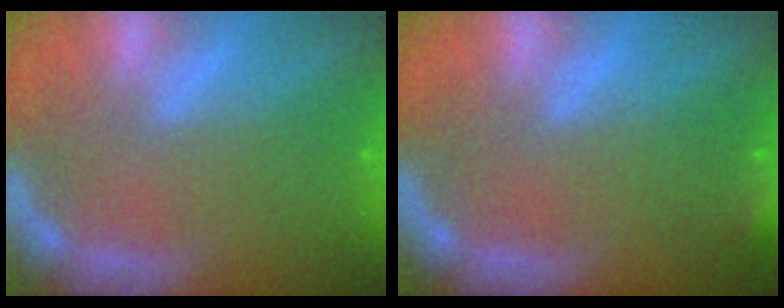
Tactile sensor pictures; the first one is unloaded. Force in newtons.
{"total": 1.9}